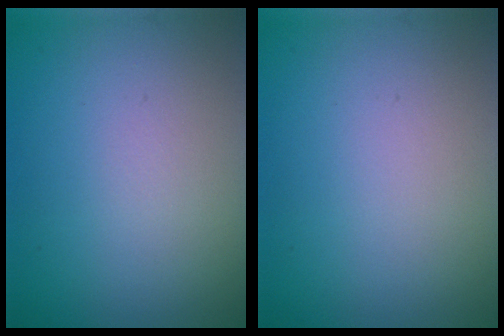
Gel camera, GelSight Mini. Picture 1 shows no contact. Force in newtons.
{"total": 0.0}